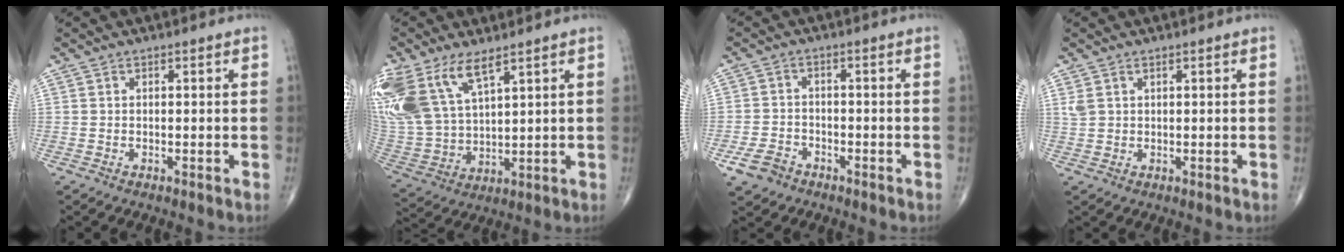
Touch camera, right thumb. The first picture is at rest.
{"total": 17.8, "force": [9.7, 8.5, 12.1], "torque": [-0.281, -0.017, 0.206]}
{"total": 4.9, "force": [-2.9, 3.4, 1.9], "torque": [-0.034, 0.014, -0.051]}
{"total": 1.8, "force": [1.0, 1.1, 1.1], "torque": [-0.022, 0.003, 0.027]}